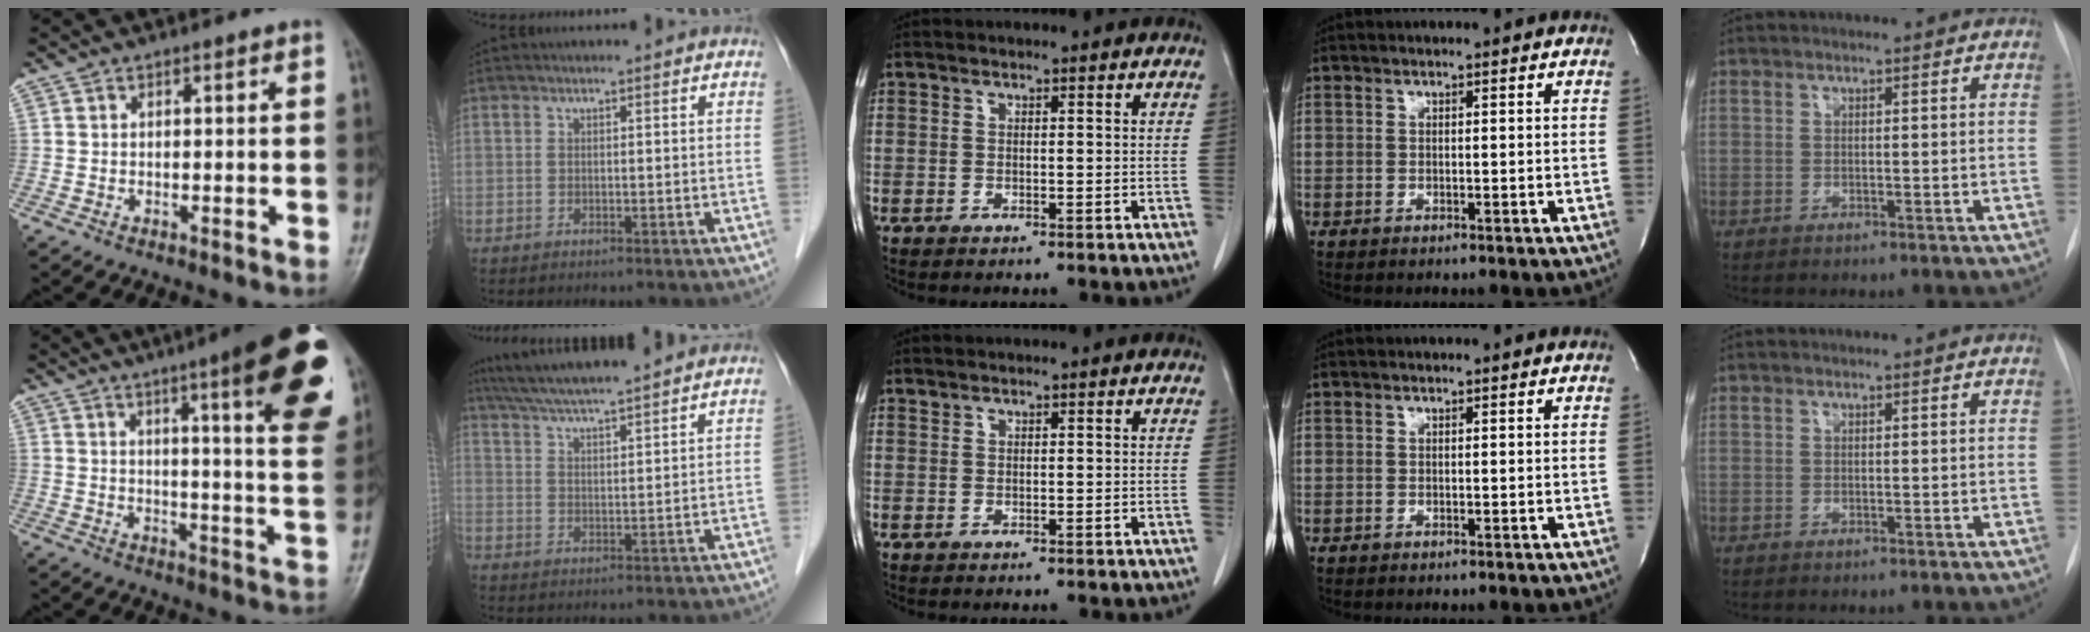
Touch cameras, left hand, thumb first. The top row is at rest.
{"thumb": {"total": 21.3, "force": [10.6, 3.4, 18.1], "torque": [-0.213, -0.041, 0.128]}, "index": {"total": 13.6, "force": [11.8, 0.3, 6.6], "torque": [-0.119, 0.030, 0.180]}}